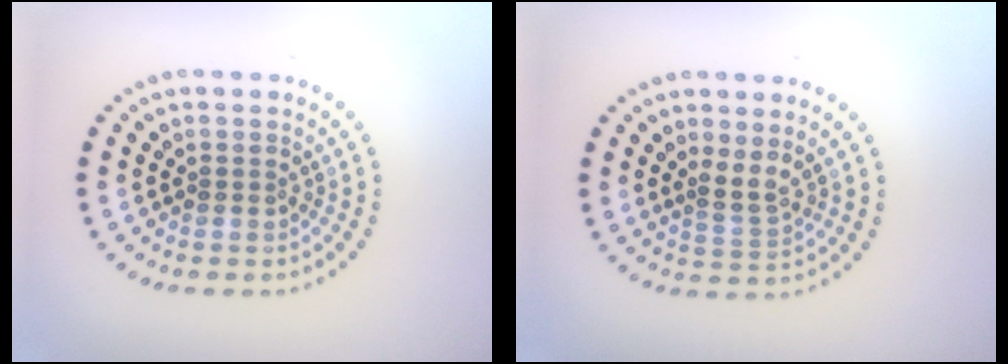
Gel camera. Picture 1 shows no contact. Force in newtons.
{"total": 1.8, "press": 1.1, "slide": 1.4}